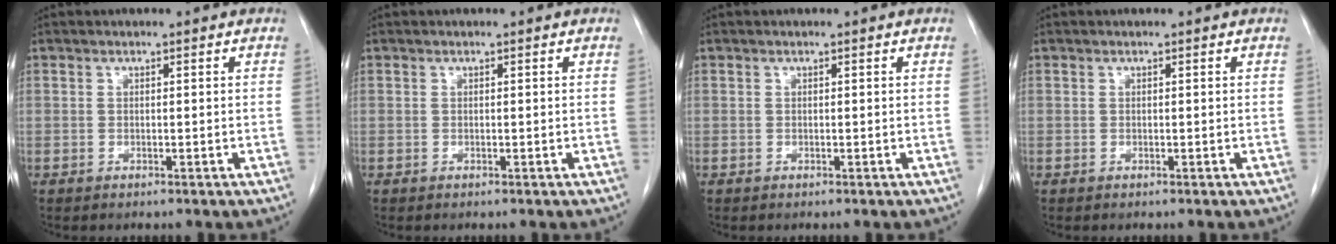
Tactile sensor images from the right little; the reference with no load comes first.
{"total": 0.0}
{"total": 0.0}
{"total": 0.0}